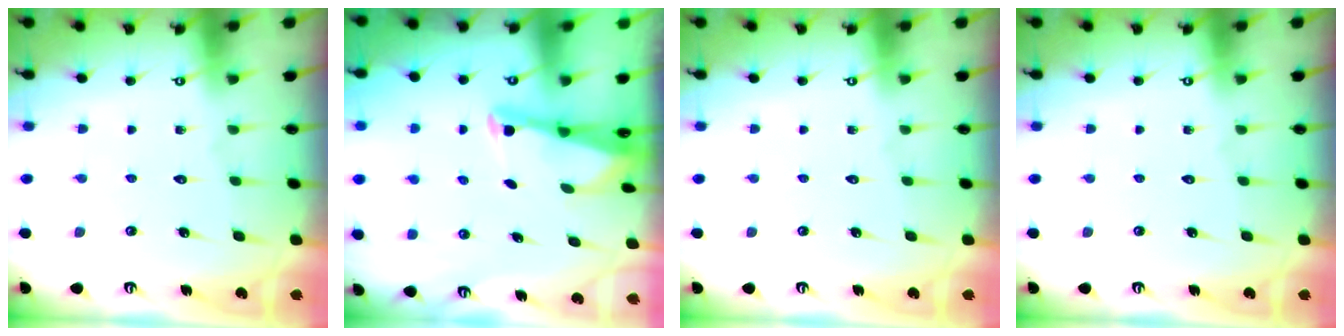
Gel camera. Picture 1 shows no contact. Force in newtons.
{"total": 2.5, "press": 2.5, "slide": 0.2}
{"total": 0.0}
{"total": 0.0}